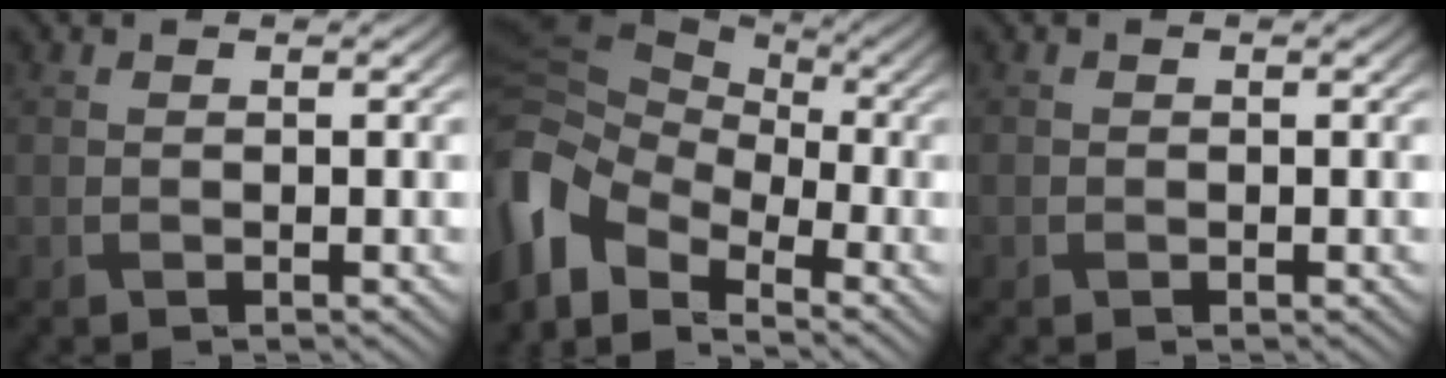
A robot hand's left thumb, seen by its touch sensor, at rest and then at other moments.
{"total": 12.6, "force": [-5.1, 8.2, 8.0], "torque": [-0.217, -0.013, -0.101]}
{"total": 0.6, "force": [-0.2, 0.5, -0.1], "torque": [0.003, -0.003, -0.006]}